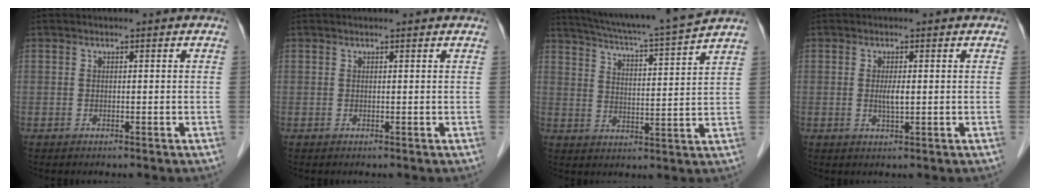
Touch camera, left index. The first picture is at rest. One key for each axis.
{"total": 1.5, "fx": 1.5, "fy": 0.1, "fz": 0.4, "tx": -0.011, "ty": 0.012, "tz": 0.017}
{"total": 14.5, "fx": 13.4, "fy": -1.5, "fz": 5.4, "tx": -0.101, "ty": -0.017, "tz": 0.199}
{"total": 2.0, "fx": 0.1, "fy": 0.3, "fz": 1.9, "tx": -0.041, "ty": -0.003, "tz": 0.003}